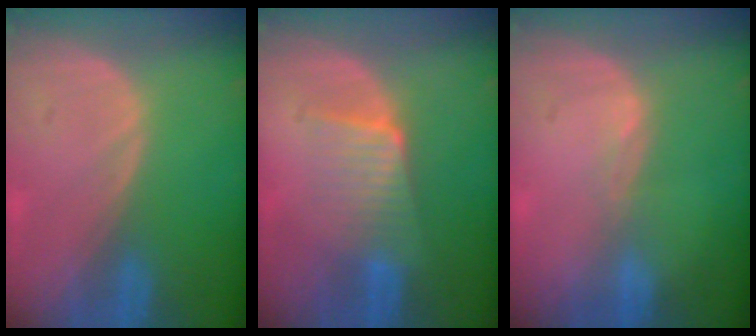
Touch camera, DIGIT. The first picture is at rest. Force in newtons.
{"total": 5.8, "press": 5.4, "slide": 2.1}
{"total": 1.0, "press": 0.7, "slide": 0.7}